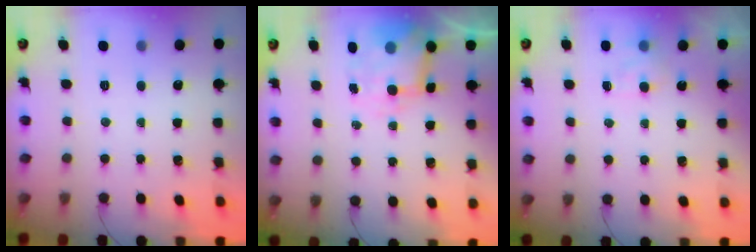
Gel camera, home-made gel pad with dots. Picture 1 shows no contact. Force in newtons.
{"total": 6.1, "press": 6.1, "slide": 0.3}
{"total": 4.5, "press": 4.3, "slide": 1.4}